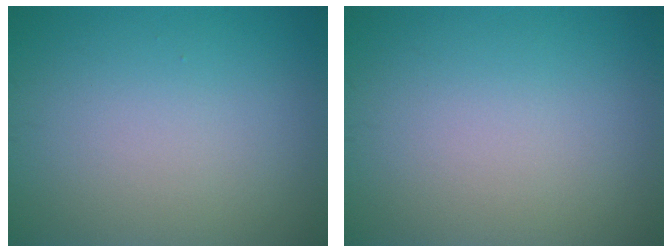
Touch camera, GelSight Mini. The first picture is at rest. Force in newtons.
{"total": 0.0}